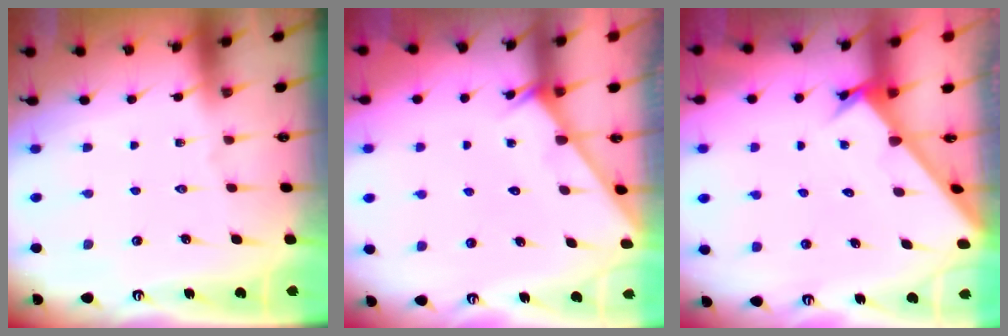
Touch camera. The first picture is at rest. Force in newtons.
{"total": 2.9, "press": 2.9, "slide": 0.1}
{"total": 2.6, "press": 2.6, "slide": 0.3}